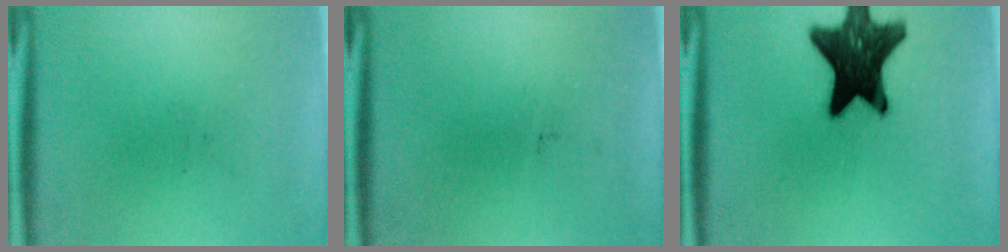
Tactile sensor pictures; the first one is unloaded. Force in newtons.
{"total": 0.0}
{"total": 17.1}